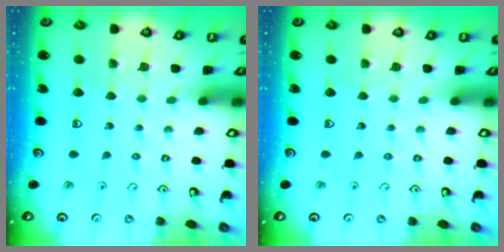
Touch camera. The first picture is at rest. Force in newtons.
{"total": 0.0}